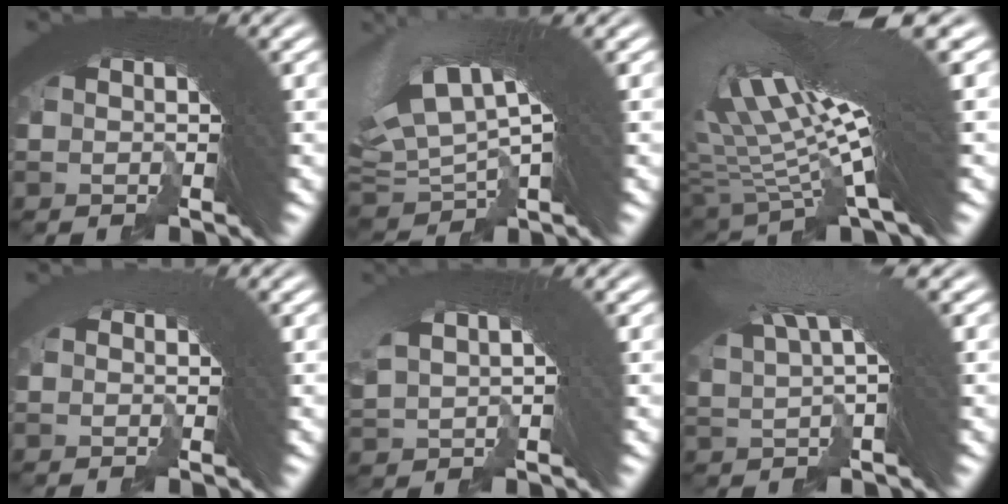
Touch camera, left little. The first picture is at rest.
{"total": 4.1, "force": [2.2, 2.6, 2.3], "torque": [-0.054, 0.000, 0.047]}
{"total": 13.2, "force": [6.2, 3.6, 11.1], "torque": [-0.188, 0.031, 0.101]}
{"total": 2.6, "force": [-1.3, -0.8, -2.1], "torque": [0.033, -0.011, -0.020]}
{"total": 1.7, "force": [1.6, 0.1, -0.6], "torque": [0.019, 0.004, 0.035]}
{"total": 4.1, "force": [3.0, -0.9, 2.7], "torque": [-0.040, 0.027, 0.050]}